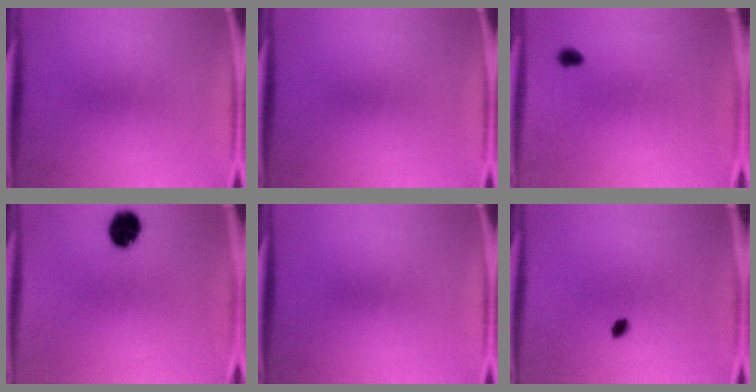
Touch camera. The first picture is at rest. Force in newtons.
{"total": 0.0}
{"total": 1.3}
{"total": 7.5}
{"total": 0.0}
{"total": 1.5}